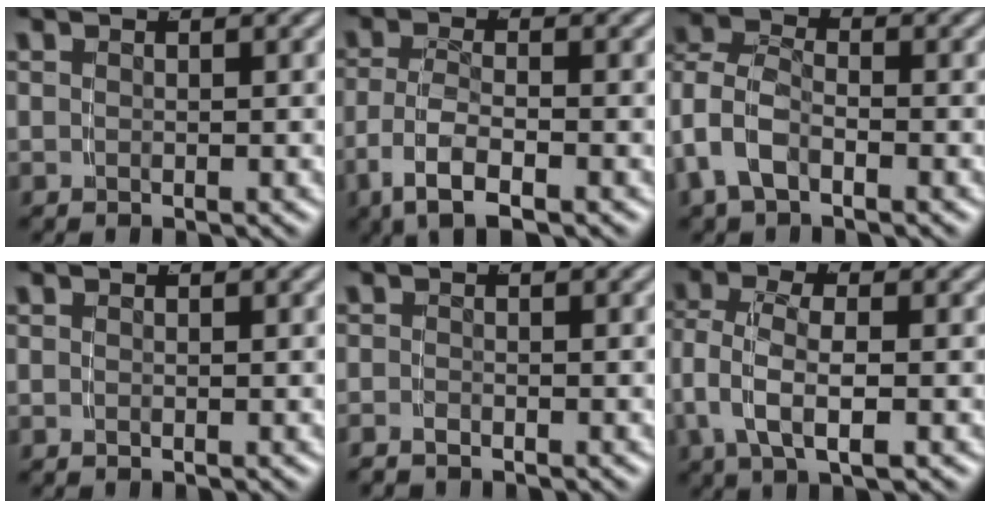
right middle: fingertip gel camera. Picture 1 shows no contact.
{"total": 4.9, "force": [-2.0, 2.3, 3.8], "torque": [-0.079, -0.015, -0.026]}
{"total": 5.7, "force": [-0.8, 4.7, 3.1], "torque": [-0.087, -0.016, -0.017]}
{"total": 0.0}
{"total": 1.3, "force": [-1.2, 0.4, 0.2], "torque": [-0.013, -0.007, -0.019]}
{"total": 4.4, "force": [-0.5, 2.1, 3.8], "torque": [-0.091, -0.011, -0.002]}